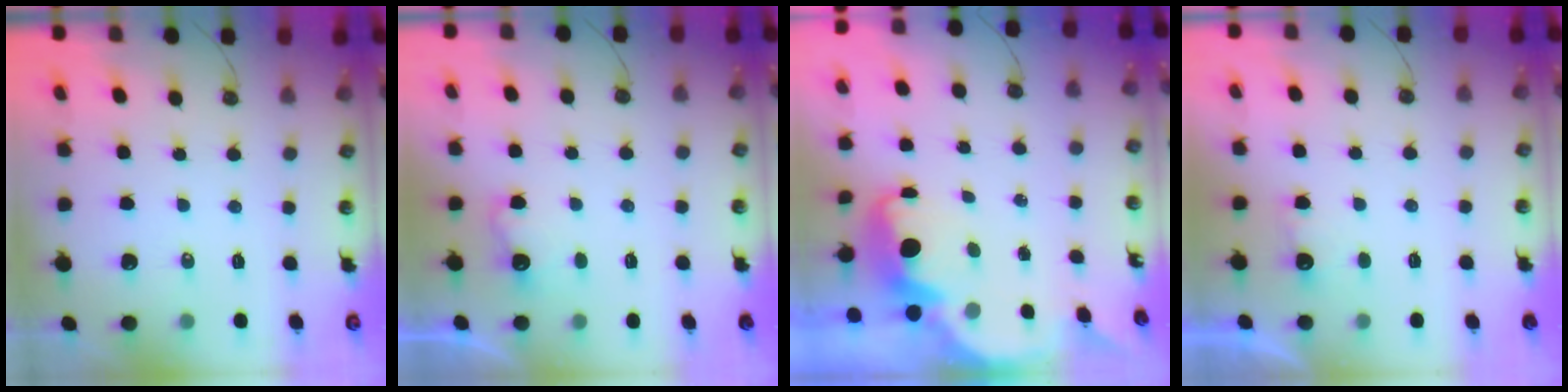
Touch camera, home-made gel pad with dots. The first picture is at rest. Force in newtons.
{"total": 6.0, "press": 5.9, "slide": 1.1}
{"total": 2.5, "press": 2.5, "slide": 0.6}
{"total": 2.1, "press": 1.9, "slide": 0.8}